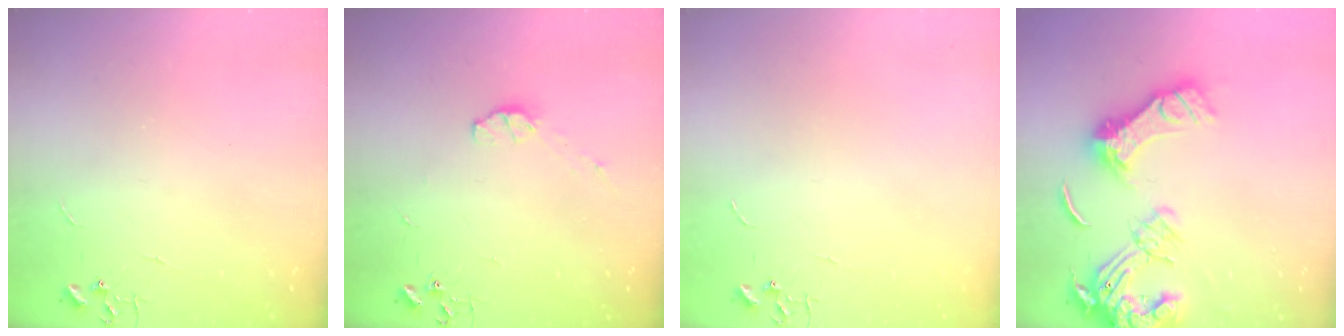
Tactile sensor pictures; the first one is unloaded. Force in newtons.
{"total": 4.5, "press": 4.5, "slide": 0.5}
{"total": 0.0}
{"total": 18.5, "press": 18.4, "slide": 1.8}